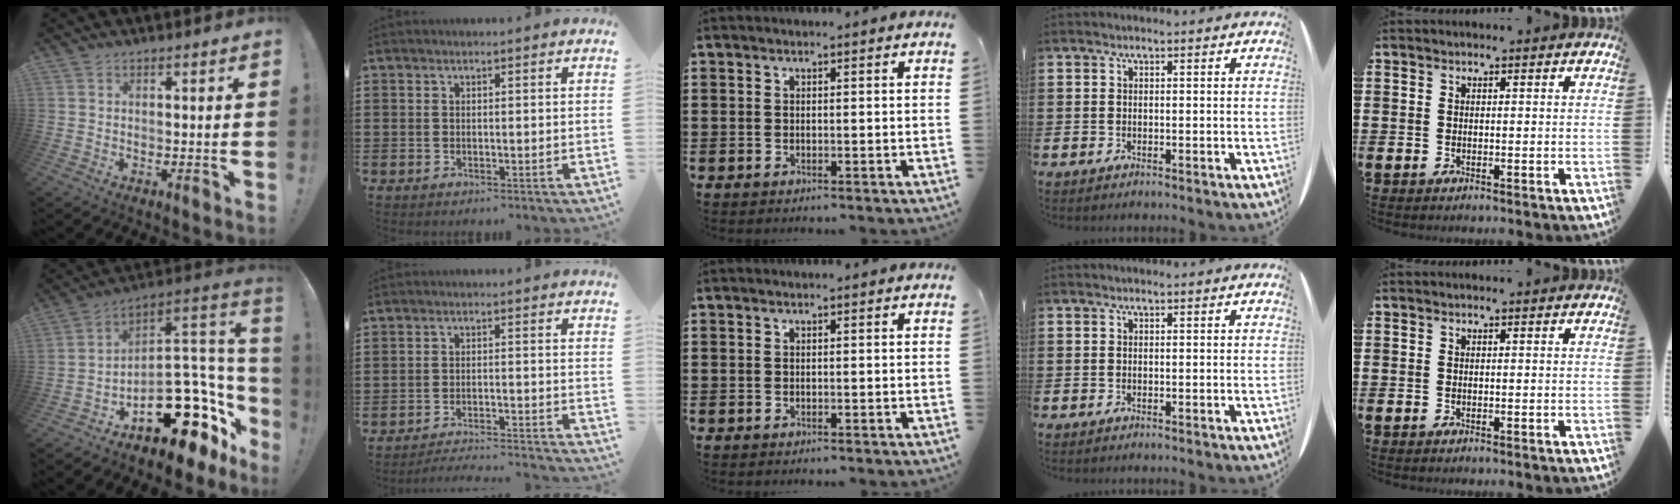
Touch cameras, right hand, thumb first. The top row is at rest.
{"thumb": {"total": 19.3, "force": [-7.4, 11.2, 13.8], "torque": [-0.151, 0.032, -0.103]}, "index": {"total": 3.2, "force": [-3.2, -0.1, 0.5], "torque": [-0.014, -0.001, -0.068]}}